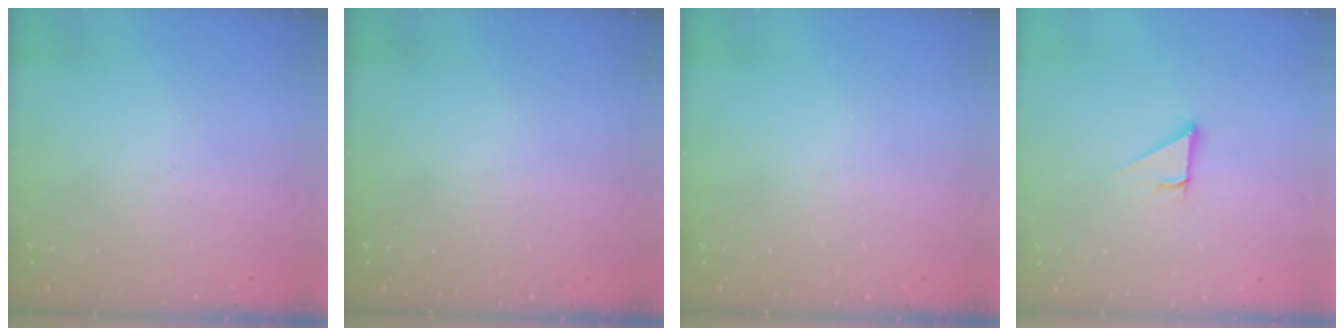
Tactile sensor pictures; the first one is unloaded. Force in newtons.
{"total": 0.0}
{"total": 0.0}
{"total": 2.9, "press": 2.8, "slide": 0.2}